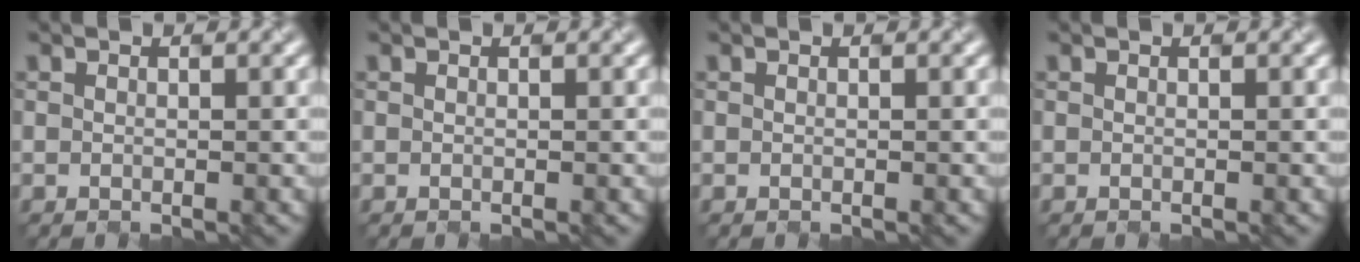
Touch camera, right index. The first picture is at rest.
{"total": 0.0}
{"total": 0.0}
{"total": 0.0}